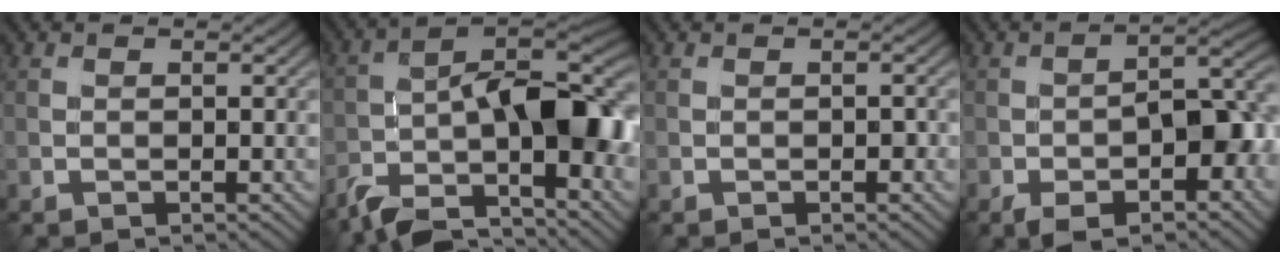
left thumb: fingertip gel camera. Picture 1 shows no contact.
{"total": 13.9, "force": [-7.6, 4.4, 10.8], "torque": [-0.177, -0.011, -0.141]}
{"total": 1.0, "force": [-0.4, 0.4, 0.9], "torque": [-0.012, 0.001, -0.005]}
{"total": 11.6, "force": [-4.5, 5.1, 9.3], "torque": [-0.139, -0.007, -0.073]}